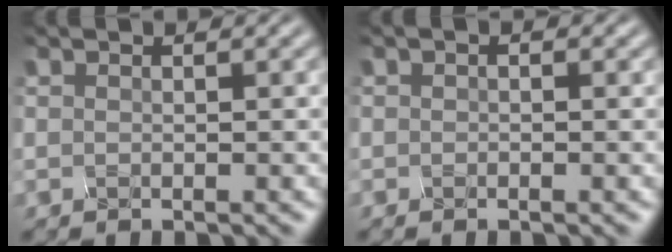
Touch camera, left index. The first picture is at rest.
{"total": 1.0, "force": [-0.8, -0.4, -0.4], "torque": [-0.008, -0.002, 0.008]}